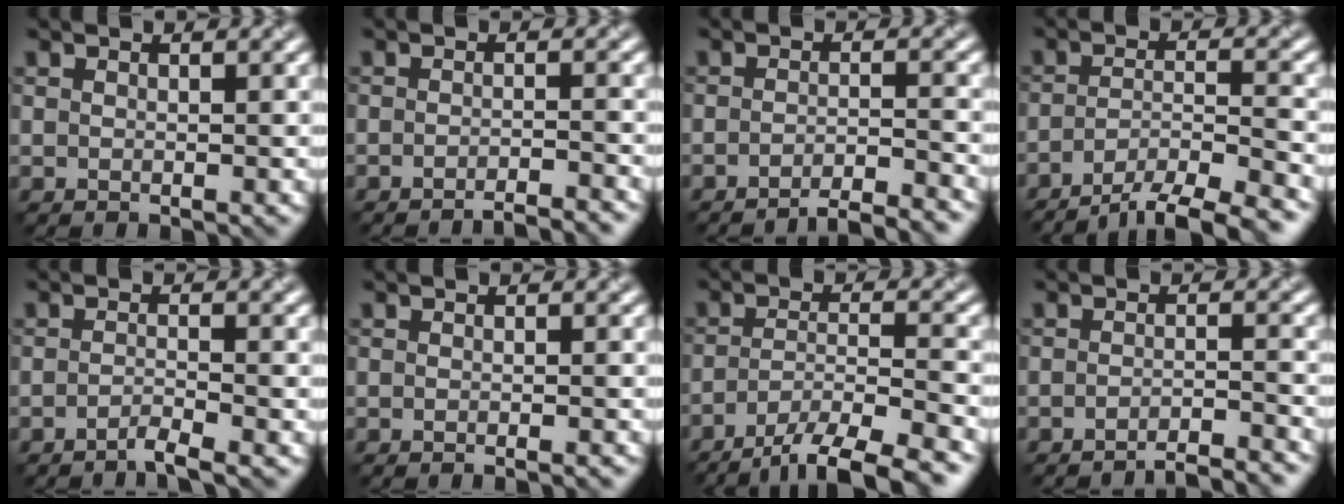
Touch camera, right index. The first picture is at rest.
{"total": 3.9, "force": [-3.5, 0.4, 1.7], "torque": [-0.016, 0.004, -0.050]}
{"total": 4.7, "force": [-4.0, 0.7, 2.4], "torque": [-0.028, 0.008, -0.065]}
{"total": 8.6, "force": [-7.0, 2.1, 4.5], "torque": [-0.067, -0.015, -0.103]}
{"total": 1.7, "force": [-1.3, 0.2, 1.2], "torque": [-0.015, 0.002, -0.034]}
{"total": 1.2, "force": [-0.9, 0.2, 0.9], "torque": [-0.004, -0.006, -0.017]}
{"total": 10.4, "force": [-8.3, 2.7, 5.7], "torque": [-0.089, -0.016, -0.121]}
{"total": 4.3, "force": [-3.8, 0.5, 1.9], "torque": [-0.020, 0.006, -0.060]}